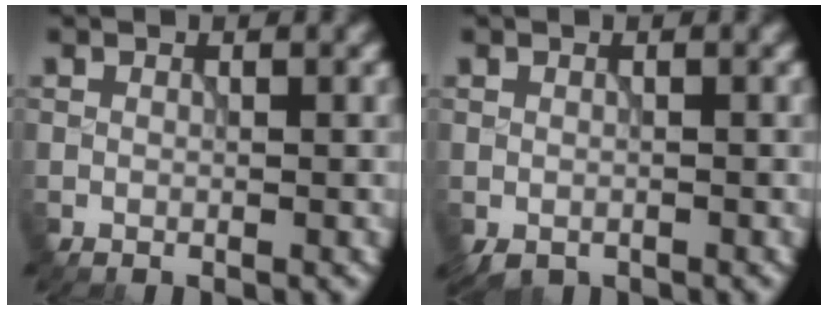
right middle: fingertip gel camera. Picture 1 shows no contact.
{"total": 1.2, "force": [-0.8, 0.7, 0.5], "torque": [-0.010, -0.008, -0.016]}